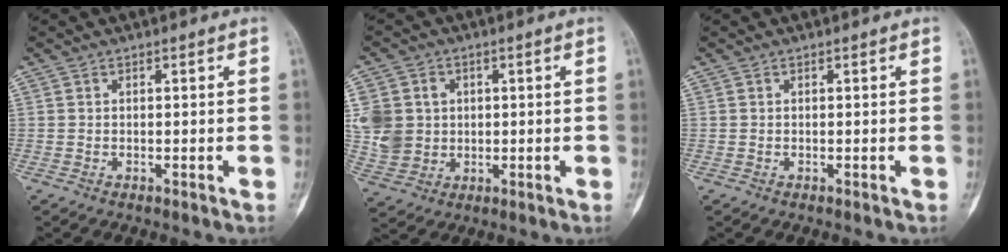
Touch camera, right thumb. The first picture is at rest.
{"total": 10.2, "force": [1.5, 8.9, 4.7], "torque": [-0.082, 0.001, 0.043]}
{"total": 0.0}